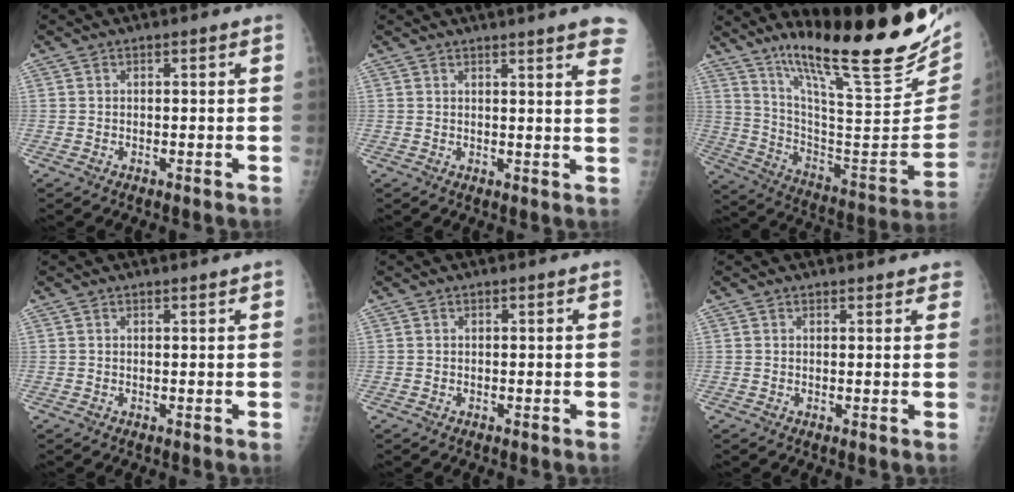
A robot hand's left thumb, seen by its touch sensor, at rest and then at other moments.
{"total": 10.5, "force": [8.0, 0.9, 6.7], "torque": [-0.066, -0.023, 0.075]}
{"total": 31.7, "force": [21.2, 6.9, 22.5], "torque": [-0.306, -0.092, 0.329]}
{"total": 0.8, "force": [0.7, -0.2, 0.3], "torque": [-0.005, -0.003, 0.014]}
{"total": 0.0}
{"total": 2.9, "force": [2.6, 1.1, 0.8], "torque": [0.016, -0.005, 0.021]}